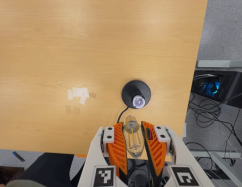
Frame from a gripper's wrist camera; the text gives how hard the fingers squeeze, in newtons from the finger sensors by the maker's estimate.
{"total": 22.4, "left": 24.6, "right": 20.1}